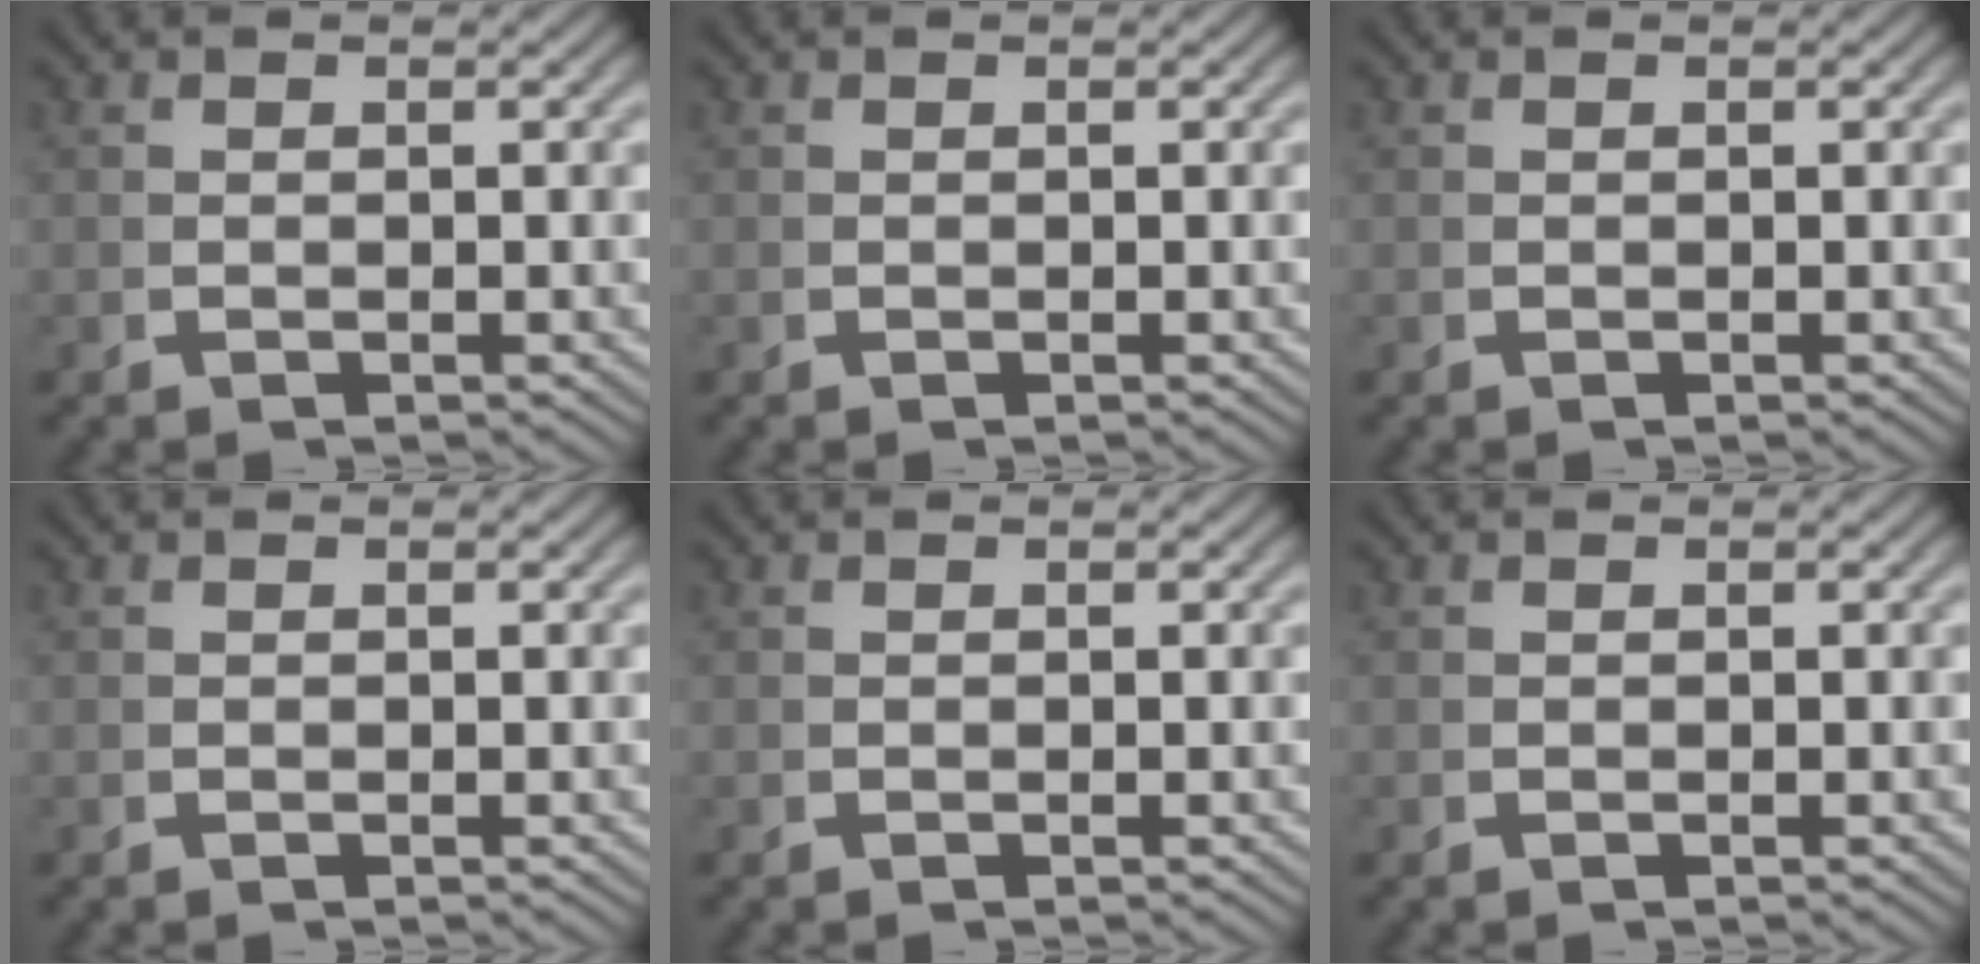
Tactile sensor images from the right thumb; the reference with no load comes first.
{"total": 0.0}
{"total": 0.0}
{"total": 0.0}
{"total": 0.0}
{"total": 0.0}